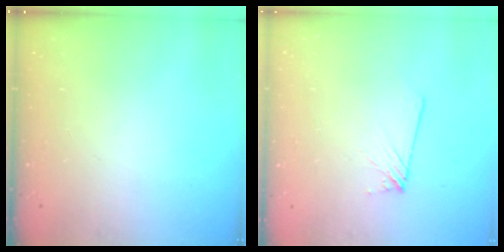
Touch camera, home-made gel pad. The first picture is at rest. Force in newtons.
{"total": 4.3, "press": 4.2, "slide": 0.6}